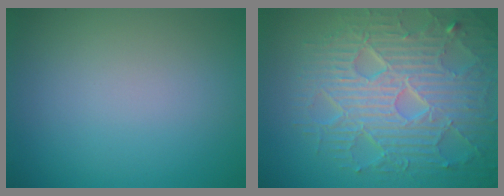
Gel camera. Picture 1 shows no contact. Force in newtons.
{"total": 9.2, "press": 6.2, "slide": 6.8}